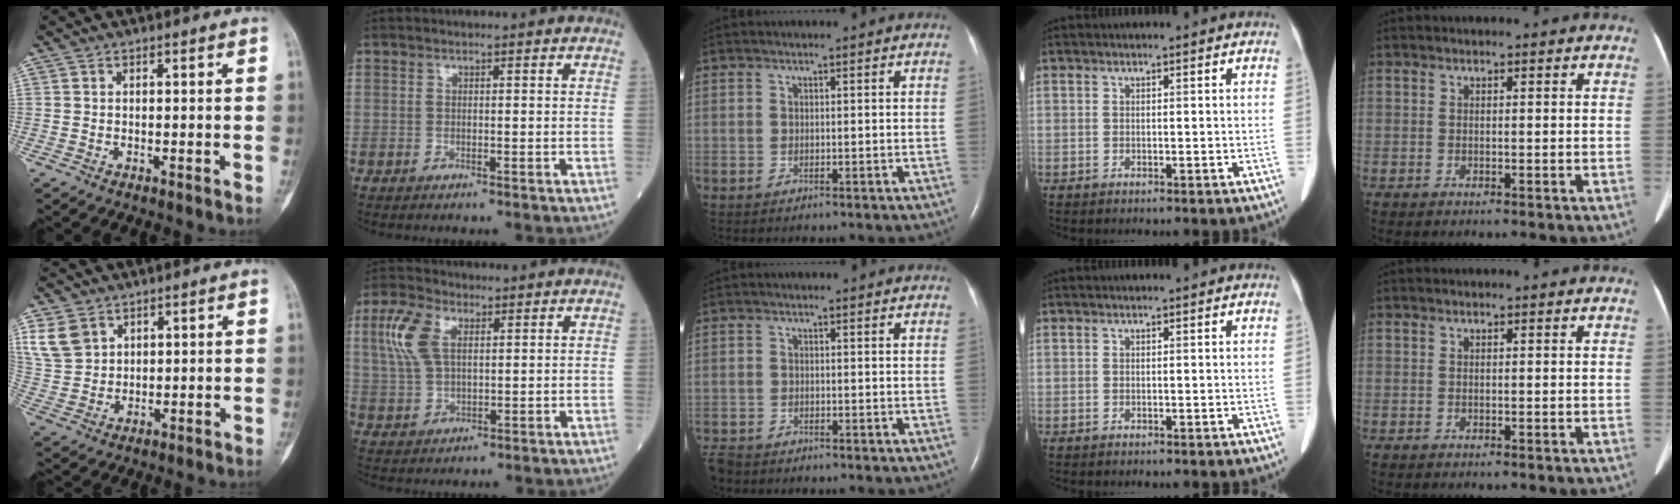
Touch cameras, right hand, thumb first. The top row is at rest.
{"thumb": {"total": 7.3, "force": [4.0, 5.3, 3.1], "torque": [-0.051, -0.008, 0.092]}, "index": {"total": 7.6, "force": [2.7, 3.8, 5.9], "torque": [-0.148, 0.018, 0.056]}, "middle": {"total": 3.1, "force": [-2.8, 1.2, 0.6], "torque": [-0.015, -0.008, -0.051]}}